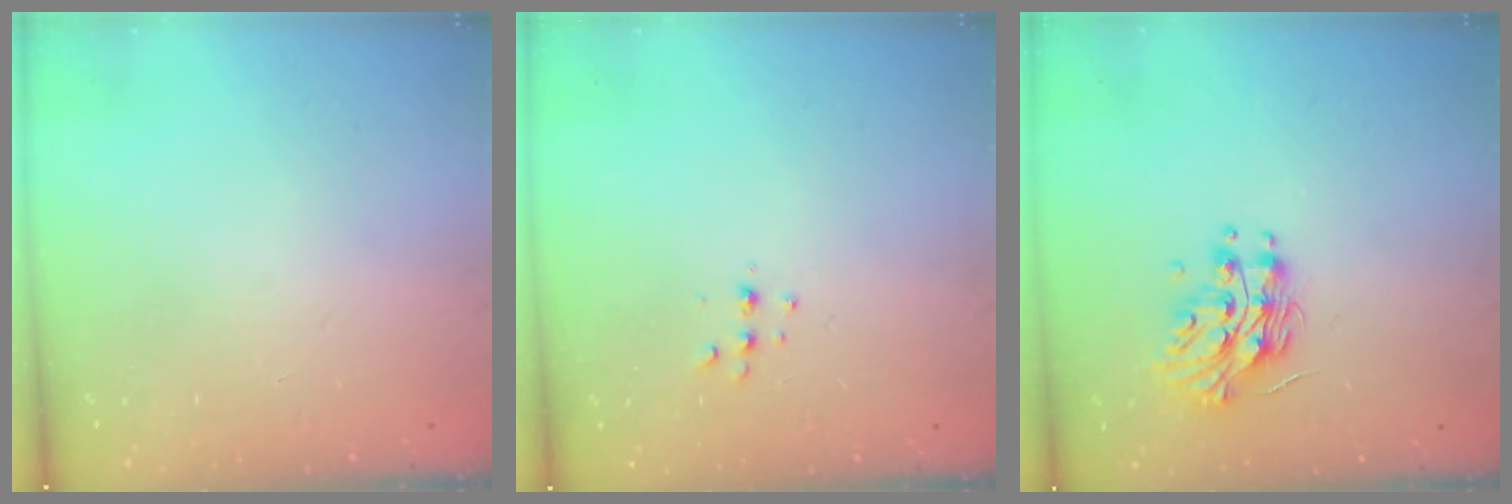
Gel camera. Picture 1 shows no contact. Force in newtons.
{"total": 4.3, "press": 4.2, "slide": 0.8}
{"total": 11.6, "press": 11.6, "slide": 0.0}